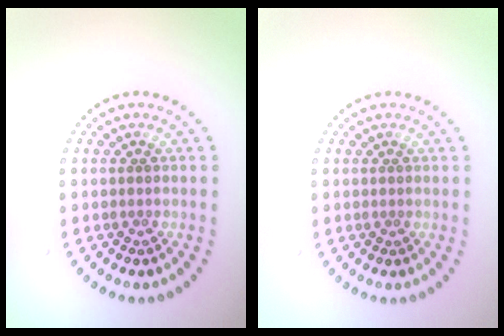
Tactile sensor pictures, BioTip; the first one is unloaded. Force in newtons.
{"total": 0.0}